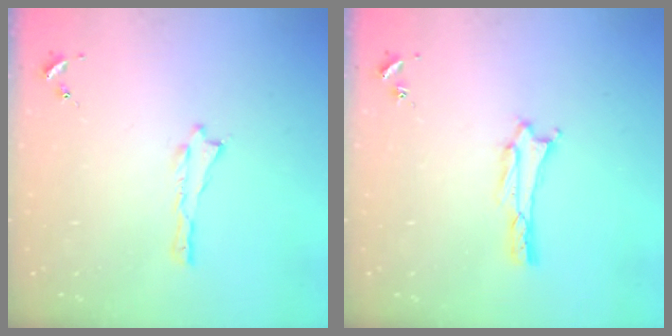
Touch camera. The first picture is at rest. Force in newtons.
{"total": 1.6, "press": 1.6, "slide": 0.2}